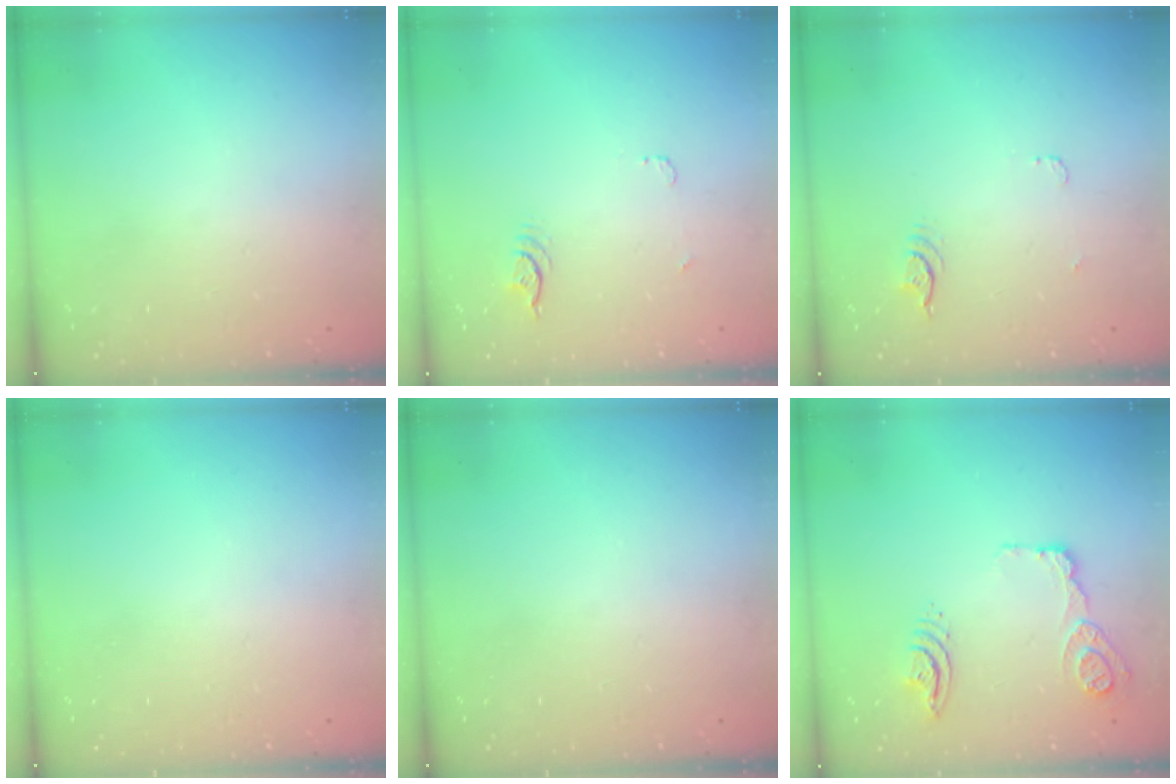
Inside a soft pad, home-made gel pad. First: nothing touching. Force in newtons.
{"total": 3.9, "press": 3.5, "slide": 1.7}
{"total": 3.8, "press": 3.4, "slide": 1.6}
{"total": 0.0}
{"total": 0.0}
{"total": 21.3, "press": 16.2, "slide": 13.8}